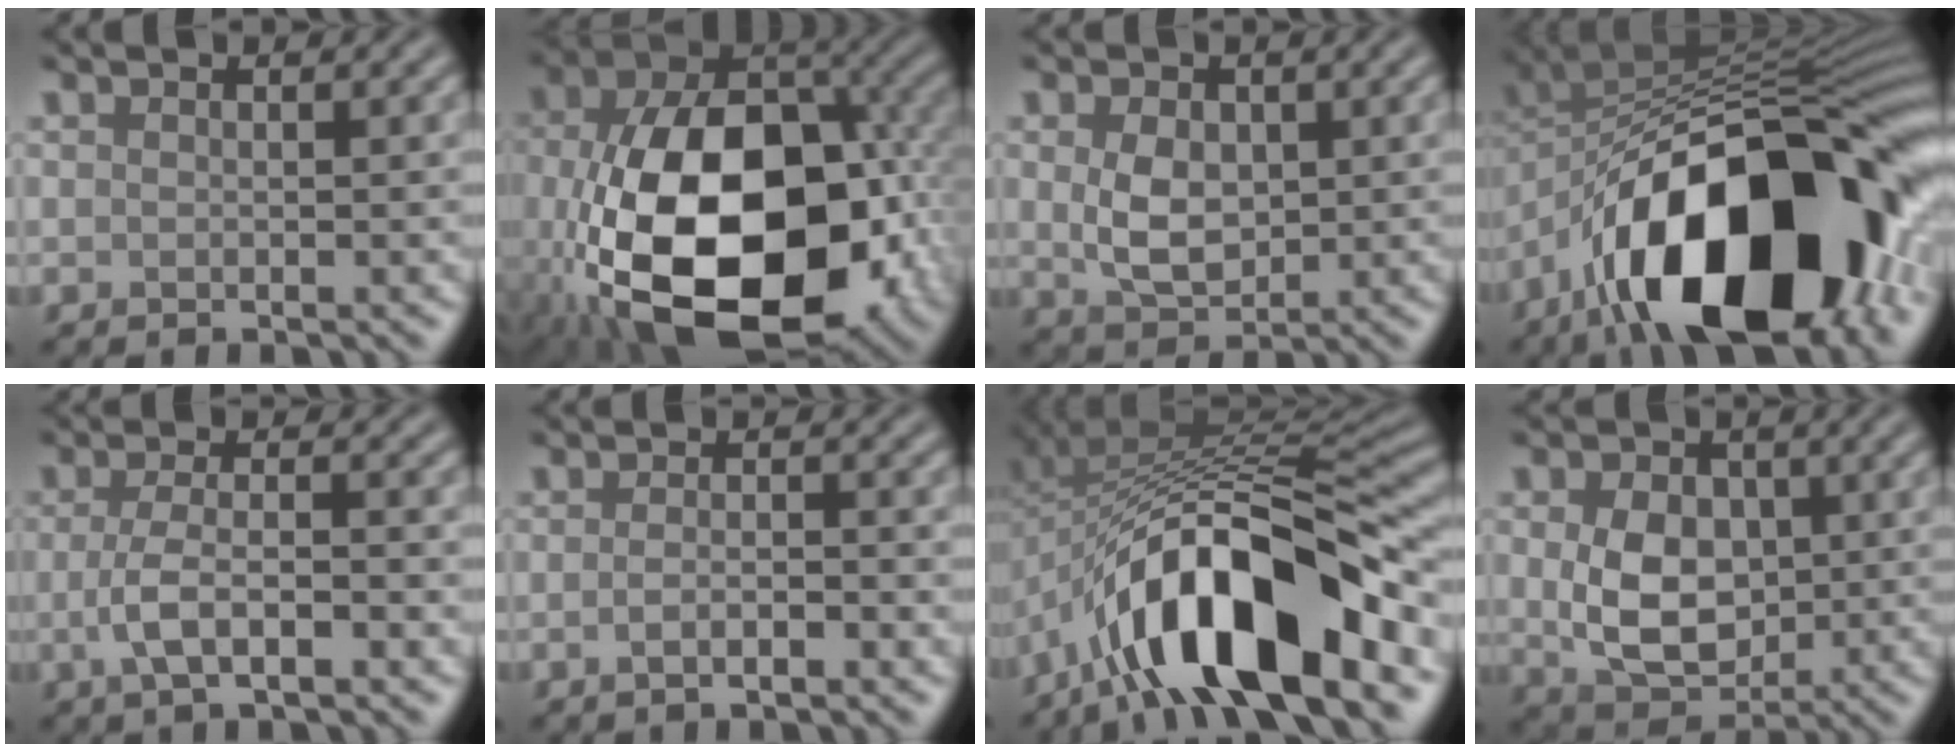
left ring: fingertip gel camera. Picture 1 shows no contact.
{"total": 17.6, "force": [-4.0, 10.6, 13.4], "torque": [-0.243, -0.029, -0.060]}
{"total": 4.1, "force": [0.4, 2.8, 2.9], "torque": [-0.063, -0.003, 0.010]}
{"total": 18.1, "force": [-8.6, 7.8, 13.9], "torque": [-0.209, -0.006, -0.147]}
{"total": 3.8, "force": [-1.1, 1.3, 3.4], "torque": [-0.067, -0.001, -0.023]}
{"total": 2.0, "force": [-0.9, 0.6, 1.7], "torque": [-0.028, 0.000, -0.016]}
{"total": 14.1, "force": [-6.4, 5.1, 11.4], "torque": [-0.177, 0.008, -0.111]}
{"total": 6.4, "force": [0.2, 4.7, 4.4], "torque": [-0.088, -0.008, 0.011]}